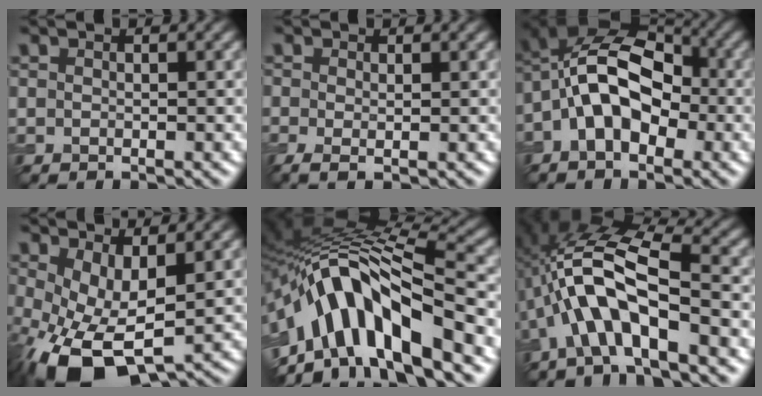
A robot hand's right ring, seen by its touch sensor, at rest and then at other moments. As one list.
[{"total": 1.4, "force": [-0.3, 0.5, 1.3], "torque": [-0.027, -0.003, -0.007]}, {"total": 10.9, "force": [-1.9, 6.5, 8.5], "torque": [-0.129, 0.024, -0.054]}, {"total": 8.2, "force": [-2.0, 4.0, 6.8], "torque": [-0.150, -0.021, -0.028]}, {"total": 12.4, "force": [-5.5, 4.4, 10.2], "torque": [-0.160, 0.024, -0.096]}, {"total": 8.5, "force": [-2.4, 2.7, 7.7], "torque": [-0.154, 0.020, -0.048]}]